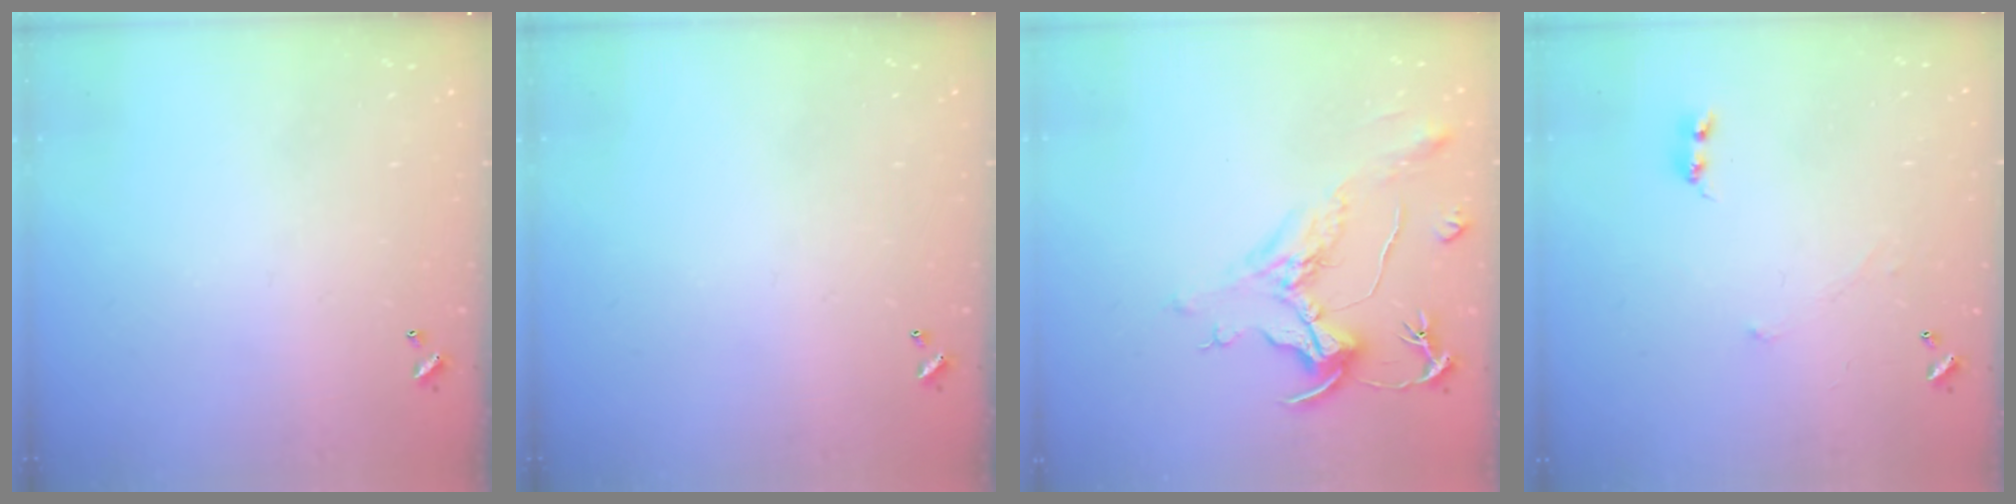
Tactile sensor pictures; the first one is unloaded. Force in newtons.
{"total": 0.0}
{"total": 2.0, "press": 1.5, "slide": 1.3}
{"total": 0.0}